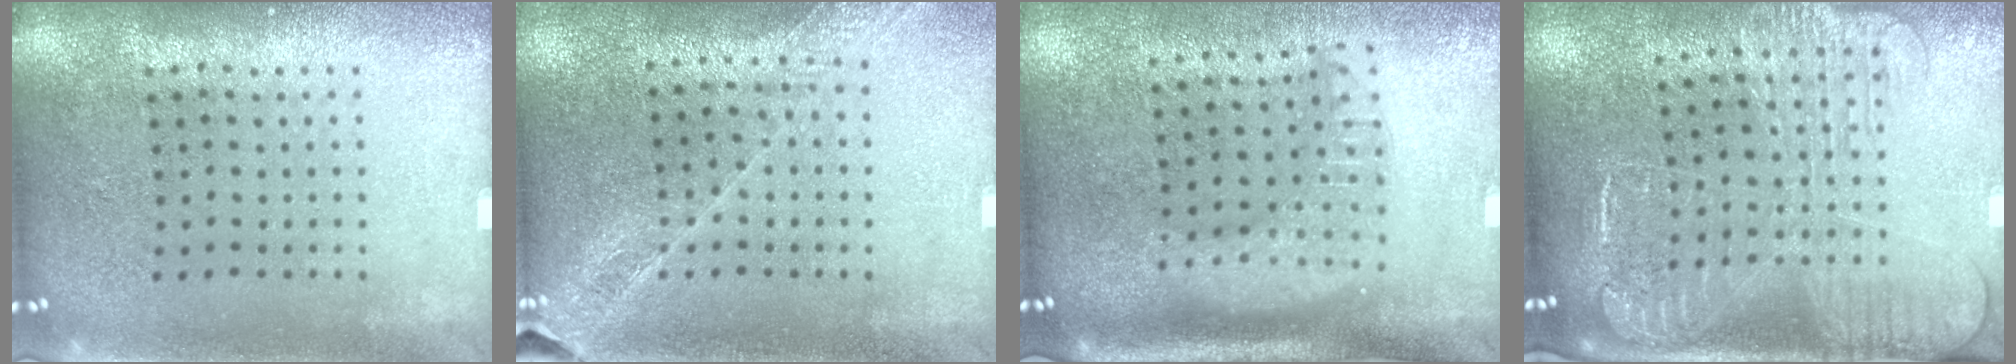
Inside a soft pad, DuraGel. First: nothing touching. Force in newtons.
{"total": 1.6, "press": 1.6, "slide": 0.2}
{"total": 1.9, "press": 1.5, "slide": 1.1}
{"total": 2.5, "press": 2.0, "slide": 1.4}